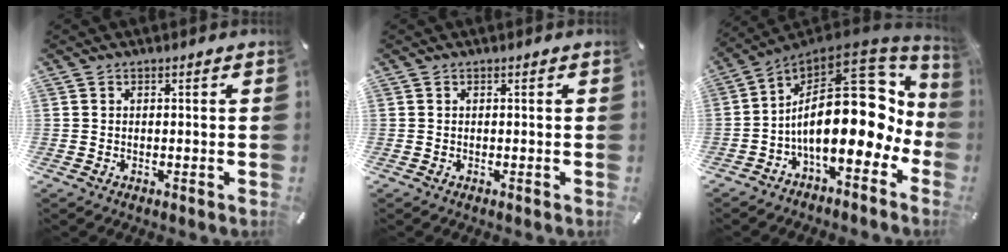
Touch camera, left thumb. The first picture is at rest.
{"total": 0.0}
{"total": 27.1, "force": [1.7, 13.8, 23.3], "torque": [-0.378, -0.045, 0.037]}